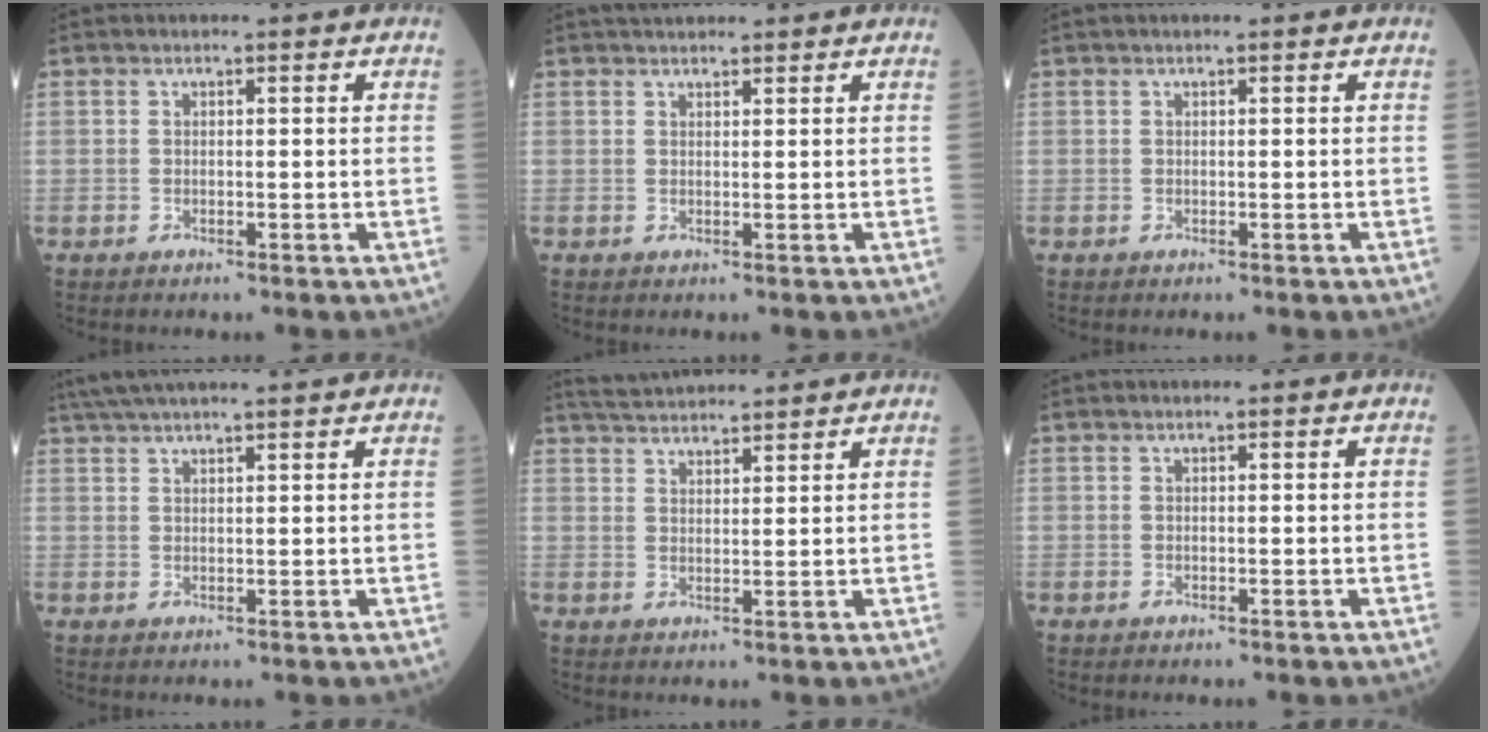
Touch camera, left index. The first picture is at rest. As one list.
[{"total": 3.4, "force": [3.1, 0.8, 1.1], "torque": [-0.016, 0.031, 0.051]}, {"total": 0.8, "force": [0.7, -0.1, 0.4], "torque": [-0.007, 0.017, 0.016]}, {"total": 10.9, "force": [9.5, 0.3, 5.2], "torque": [-0.091, 0.037, 0.143]}, {"total": 8.5, "force": [8.1, 0.6, 2.4], "torque": [-0.048, 0.036, 0.130]}, {"total": 0.0}]